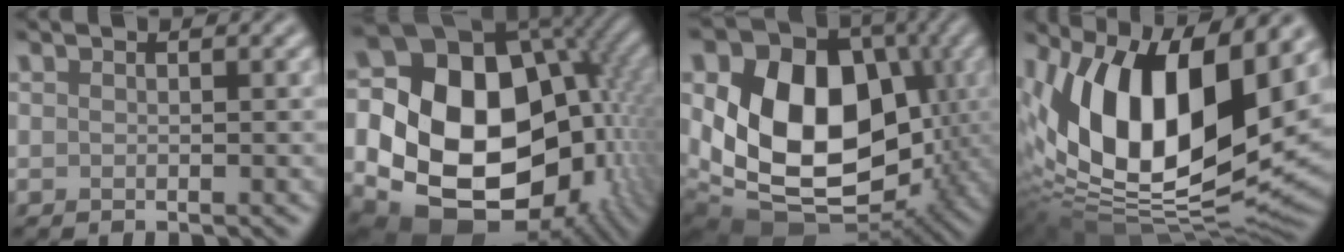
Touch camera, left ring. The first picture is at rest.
{"total": 22.7, "force": [-1.1, 18.0, 13.9], "torque": [-0.249, -0.008, -0.022]}
{"total": 16.2, "force": [0.3, 11.7, 11.2], "torque": [-0.183, -0.015, 0.004]}
{"total": 17.2, "force": [4.6, 8.4, 14.3], "torque": [-0.261, 0.015, 0.071]}